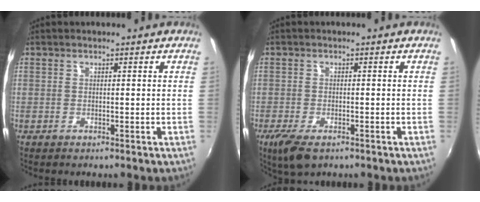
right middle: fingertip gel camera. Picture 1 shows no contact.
{"total": 5.5, "force": [-3.4, 2.2, 3.7], "torque": [-0.085, -0.022, -0.060]}